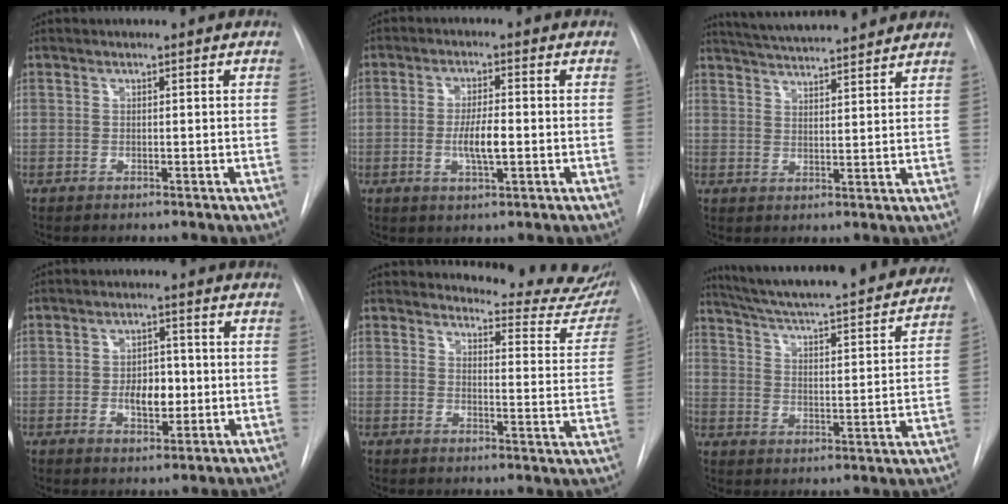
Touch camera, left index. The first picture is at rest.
{"total": 4.9, "force": [-1.3, 0.9, 4.7], "torque": [-0.090, -0.011, -0.021]}
{"total": 14.9, "force": [13.6, 1.1, 6.1], "torque": [-0.105, 0.019, 0.194]}
{"total": 5.1, "force": [-1.1, 2.8, 4.1], "torque": [-0.062, -0.001, -0.013]}
{"total": 13.8, "force": [13.4, 2.2, 2.3], "torque": [-0.004, -0.093, 0.126]}
{"total": 26.3, "force": [23.6, 3.1, 11.2], "torque": [-0.181, -0.041, 0.311]}